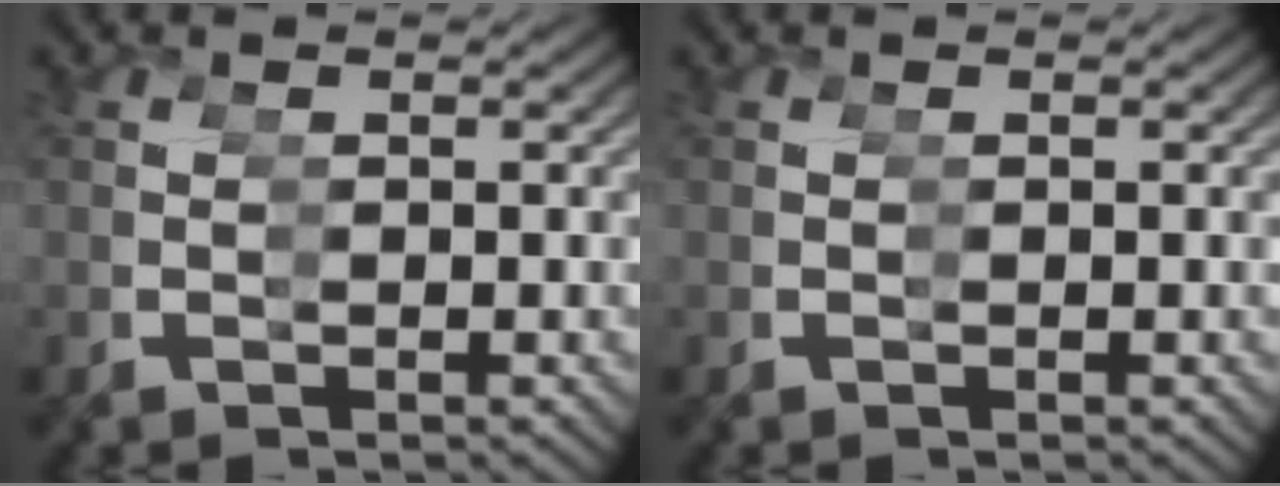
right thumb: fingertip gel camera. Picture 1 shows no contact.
{"total": 0.0}